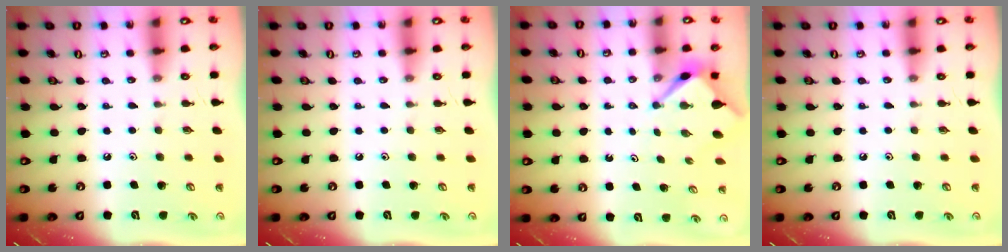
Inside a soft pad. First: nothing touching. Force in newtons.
{"total": 0.0}
{"total": 2.9, "press": 2.9, "slide": 0.2}
{"total": 0.0}